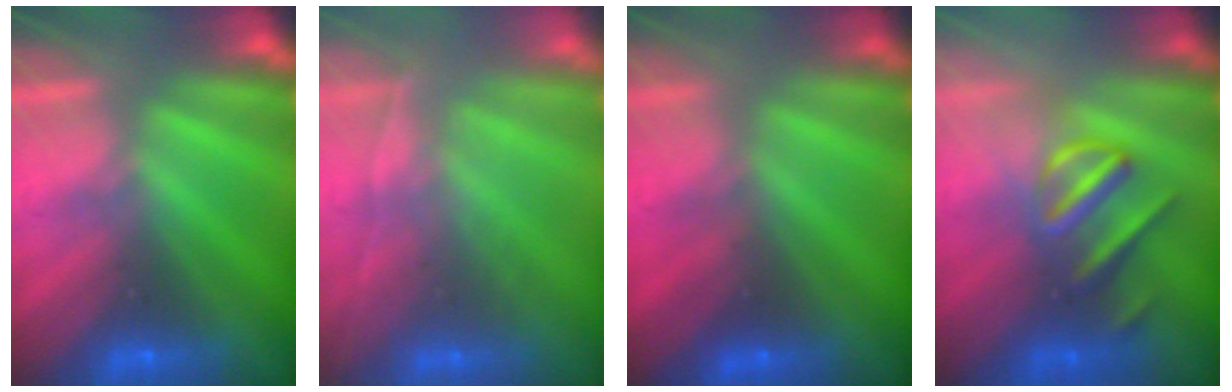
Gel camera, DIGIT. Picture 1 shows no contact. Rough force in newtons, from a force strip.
{"total": 2.0}
{"total": 2.2}
{"total": 3.0}